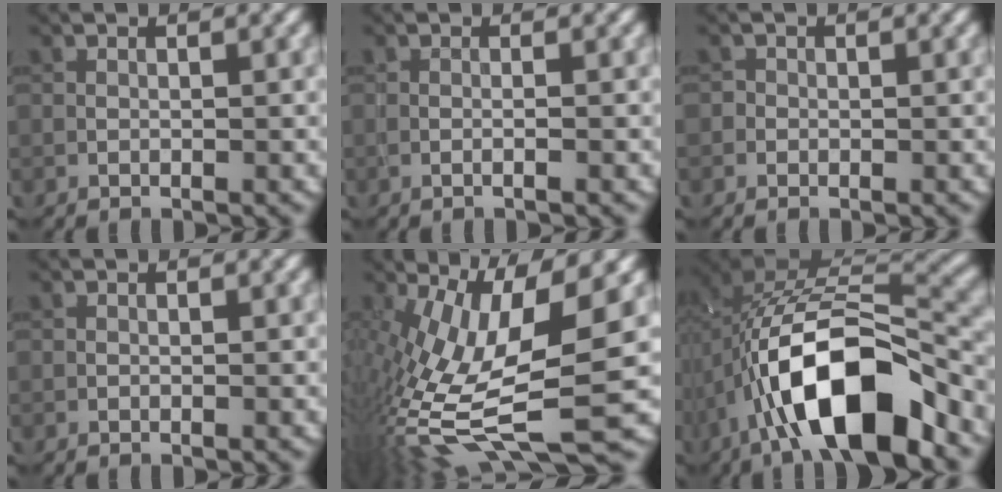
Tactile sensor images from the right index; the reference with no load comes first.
{"total": 1.0, "force": [-0.2, 0.2, 1.0], "torque": [-0.012, -0.005, -0.010]}
{"total": 0.7, "force": [-0.1, 0.7, 0.0], "torque": [0.005, -0.003, -0.005]}
{"total": 0.0}
{"total": 14.8, "force": [-2.3, 4.5, 13.9], "torque": [-0.275, -0.009, -0.034]}
{"total": 13.6, "force": [-5.6, 5.9, 10.9], "torque": [-0.192, 0.000, -0.094]}